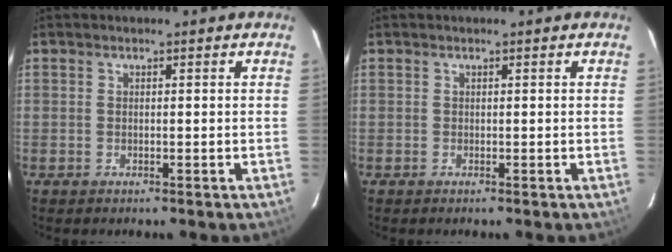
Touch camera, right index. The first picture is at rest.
{"total": 0.0}